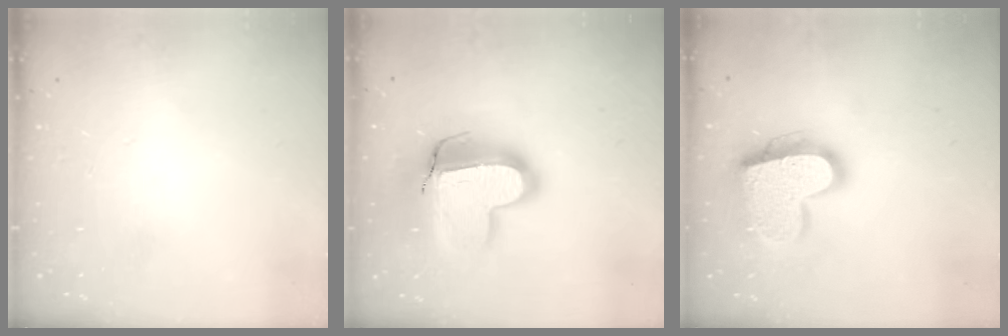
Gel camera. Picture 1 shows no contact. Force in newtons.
{"total": 16.9, "press": 16.8, "slide": 1.4}
{"total": 20.3, "press": 20.3, "slide": 1.5}